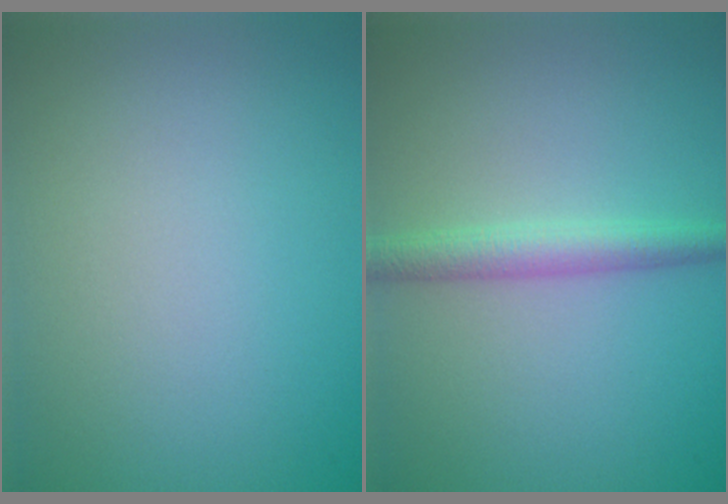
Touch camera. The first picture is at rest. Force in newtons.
{"total": 2.7, "press": 2.7, "slide": 0.1}